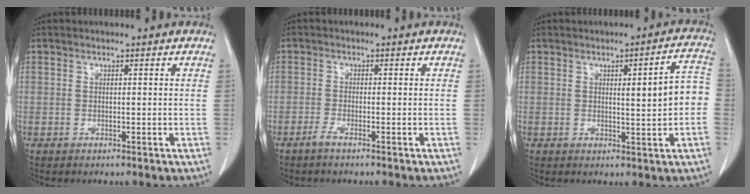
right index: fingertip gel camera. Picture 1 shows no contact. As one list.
[{"total": 1.1, "force": [-0.8, -0.1, 0.7], "torque": [-0.012, -0.001, -0.017]}, {"total": 6.9, "force": [0.2, 1.1, 6.8], "torque": [-0.086, 0.017, 0.005]}]